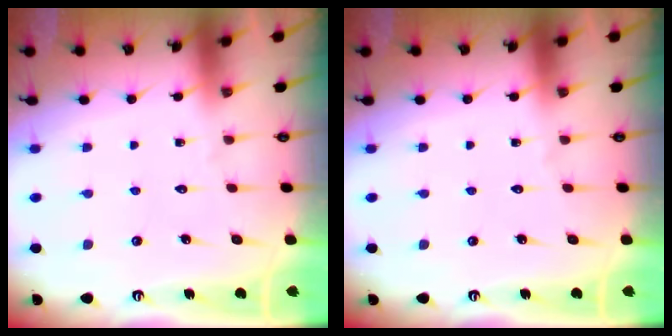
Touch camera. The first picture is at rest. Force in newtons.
{"total": 0.0}